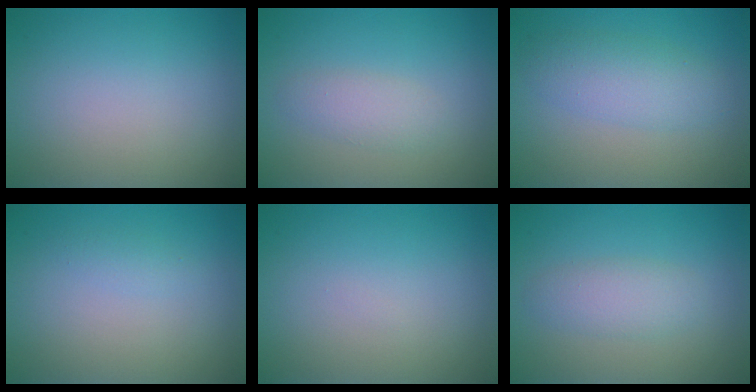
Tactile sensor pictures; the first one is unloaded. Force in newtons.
{"total": 1.9, "press": 1.9, "slide": 0.0}
{"total": 3.6, "press": 3.6, "slide": 0.1}
{"total": 0.7, "press": 0.7, "slide": 0.0}
{"total": 0.0}
{"total": 2.4, "press": 2.4, "slide": 0.0}